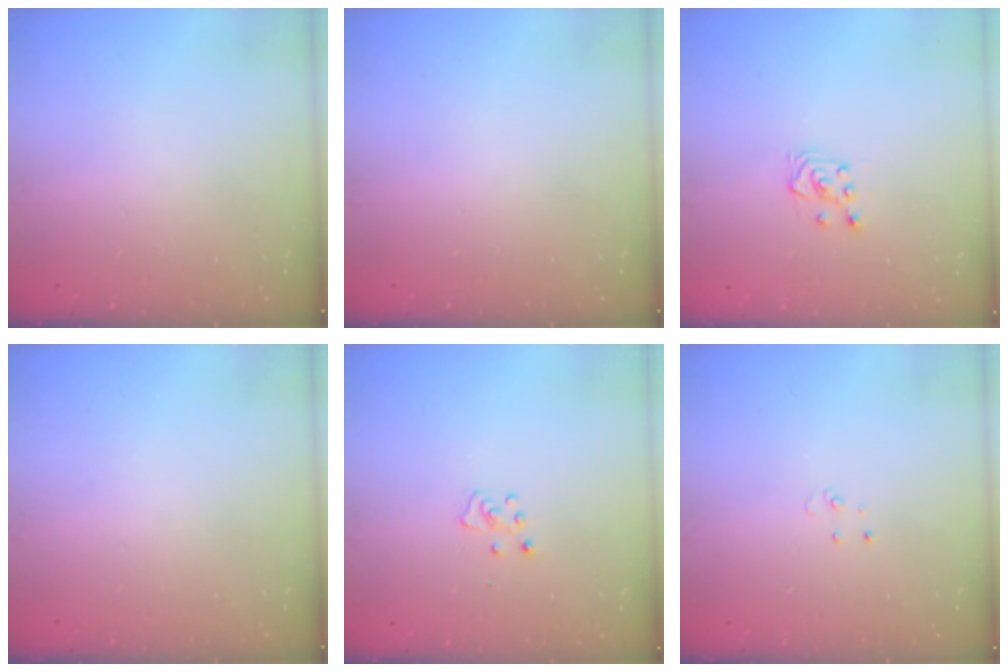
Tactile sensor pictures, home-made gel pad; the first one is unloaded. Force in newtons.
{"total": 0.0}
{"total": 3.9, "press": 3.8, "slide": 0.7}
{"total": 0.0}
{"total": 4.6, "press": 4.6, "slide": 0.5}
{"total": 2.7, "press": 2.7, "slide": 0.2}